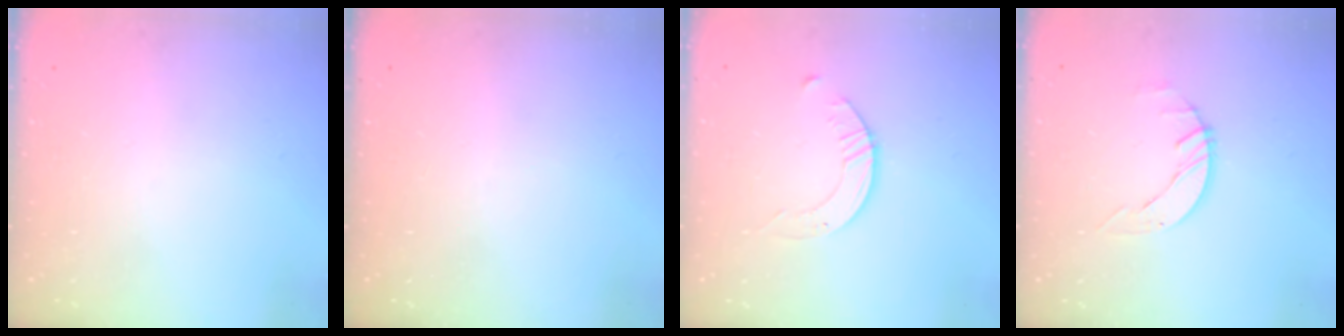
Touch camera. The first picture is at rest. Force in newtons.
{"total": 0.0}
{"total": 2.7, "press": 2.7, "slide": 0.3}
{"total": 2.6, "press": 2.6, "slide": 0.3}